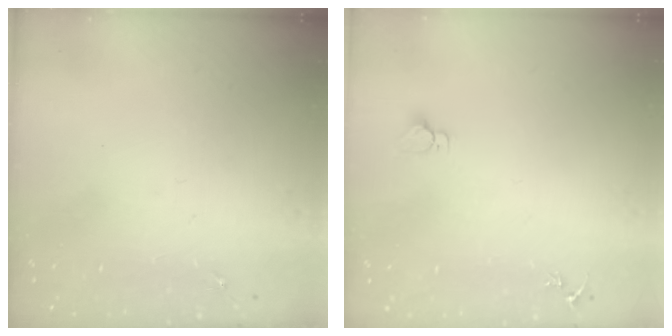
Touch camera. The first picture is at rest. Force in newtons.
{"total": 2.8, "press": 2.8, "slide": 0.2}